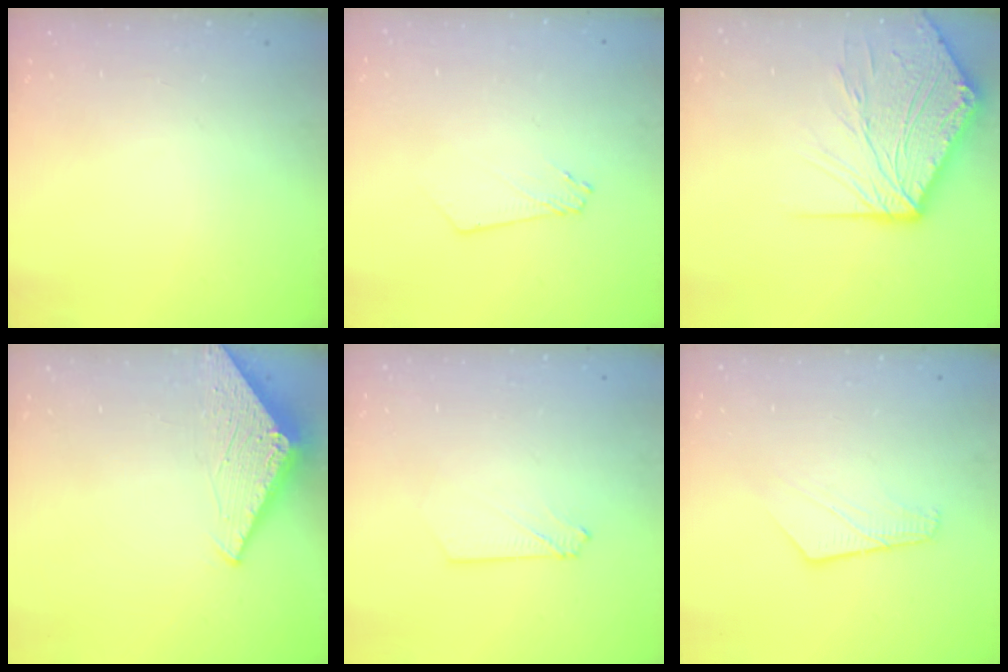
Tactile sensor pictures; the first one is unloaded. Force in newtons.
{"total": 3.2, "press": 3.2, "slide": 0.3}
{"total": 17.4, "press": 17.3, "slide": 2.2}
{"total": 2.9, "press": 2.9, "slide": 0.2}
{"total": 2.9, "press": 2.9, "slide": 0.4}
{"total": 7.2, "press": 7.2, "slide": 0.5}